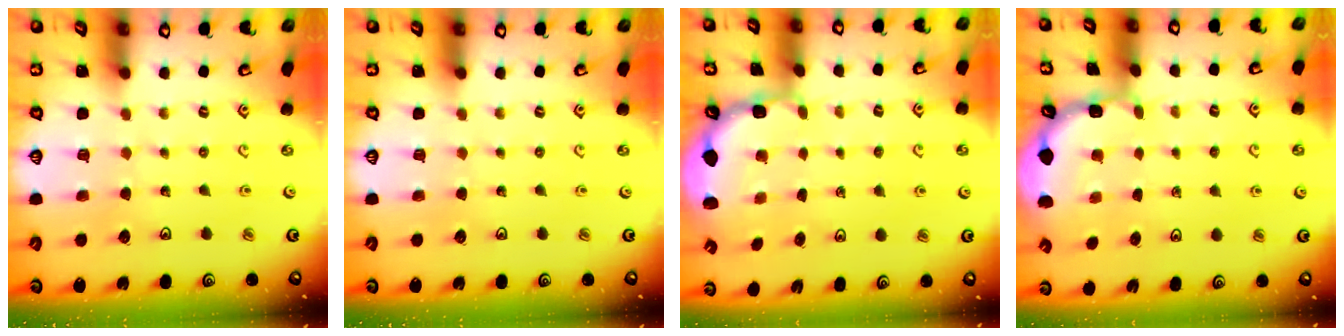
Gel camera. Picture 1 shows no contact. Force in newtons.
{"total": 0.0}
{"total": 2.5, "press": 1.9, "slide": 1.6}
{"total": 2.1, "press": 2.1, "slide": 0.2}